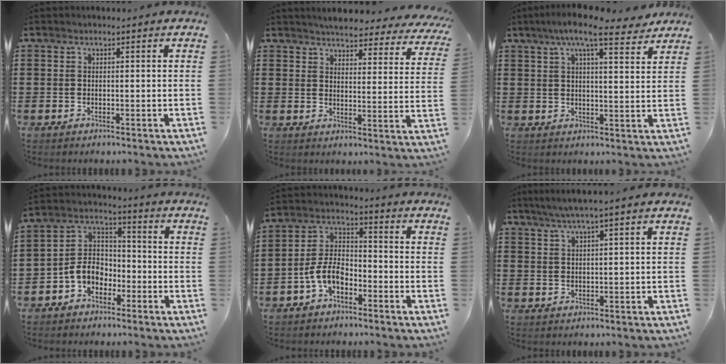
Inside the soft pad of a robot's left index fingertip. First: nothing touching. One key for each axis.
{"total": 4.5, "fx": 4.4, "fy": 0.2, "fz": 0.9, "tx": -0.031, "ty": -0.029, "tz": 0.074}
{"total": 8.6, "fx": 6.7, "fy": 1.0, "fz": 5.2, "tx": -0.110, "ty": -0.011, "tz": 0.118}
{"total": 6.3, "fx": -3.4, "fy": 4.5, "fz": 2.8, "tx": -0.077, "ty": 0.008, "tz": -0.073}
{"total": 6.5, "fx": -3.7, "fy": 3.5, "fz": 4.1, "tx": -0.105, "ty": 0.007, "tz": -0.080}
{"total": 2.8, "fx": 1.8, "fy": -0.4, "fz": 2.1, "tx": -0.042, "ty": 0.001, "tz": 0.031}